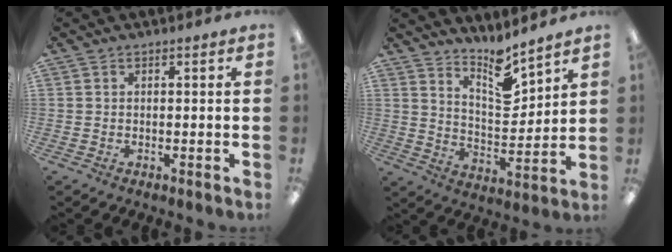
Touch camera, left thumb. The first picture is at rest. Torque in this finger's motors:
{"motor_torque": [0.18, 0.03, 0.10, -0.22, 0.06]}